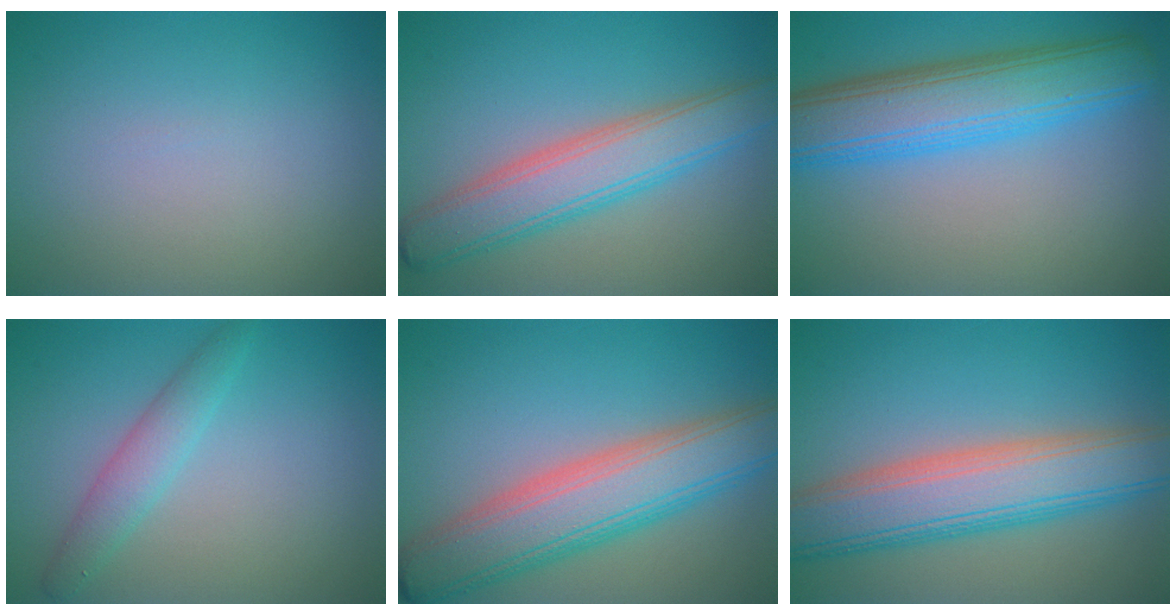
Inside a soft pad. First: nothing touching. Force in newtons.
{"total": 6.1, "press": 6.1, "slide": 0.4}
{"total": 8.4, "press": 8.4, "slide": 0.2}
{"total": 2.6, "press": 2.6, "slide": 0.1}
{"total": 8.5, "press": 8.5, "slide": 0.4}
{"total": 8.6, "press": 8.6, "slide": 0.3}